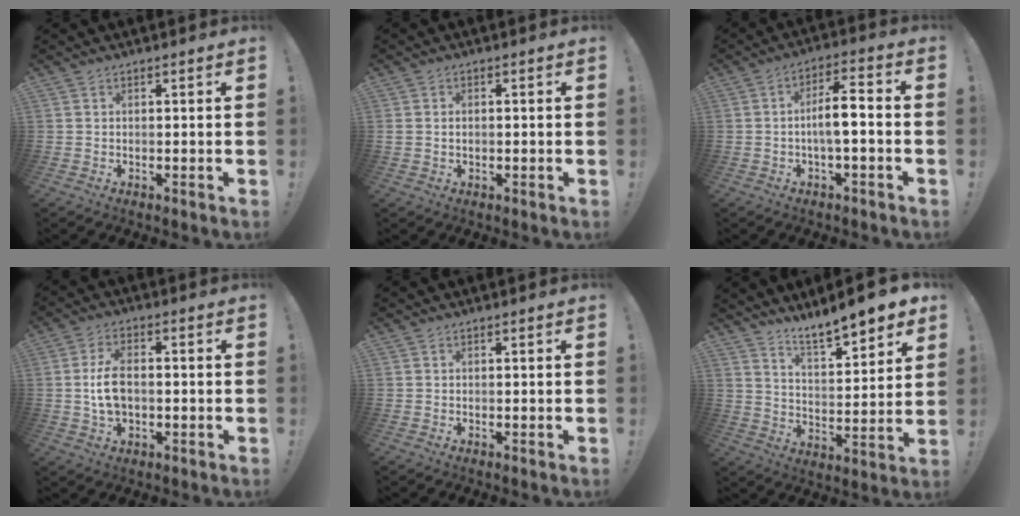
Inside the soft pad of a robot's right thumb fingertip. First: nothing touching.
{"total": 1.3, "force": [0.0, 0.9, 0.9], "torque": [-0.019, 0.004, -0.001]}
{"total": 8.7, "force": [-1.3, 2.3, 8.2], "torque": [-0.131, 0.010, -0.026]}
{"total": 7.9, "force": [-0.5, 4.8, 6.2], "torque": [-0.110, 0.005, -0.009]}
{"total": 0.0}
{"total": 9.5, "force": [8.7, 0.8, 3.7], "torque": [-0.070, -0.073, 0.151]}